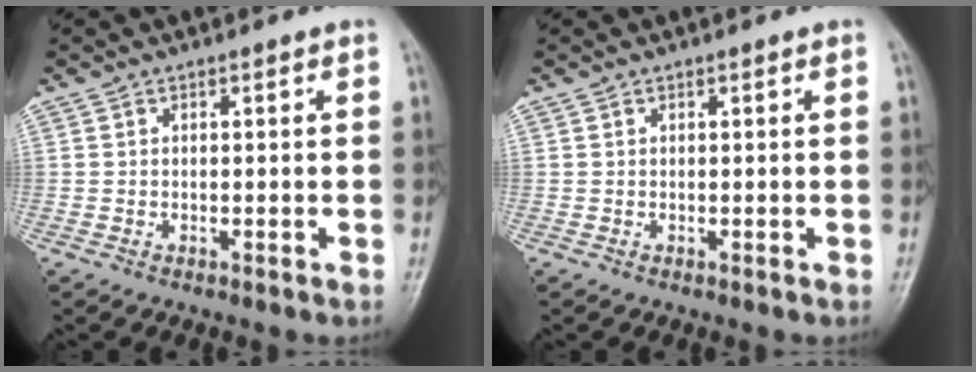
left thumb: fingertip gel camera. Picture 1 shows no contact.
{"total": 0.0}